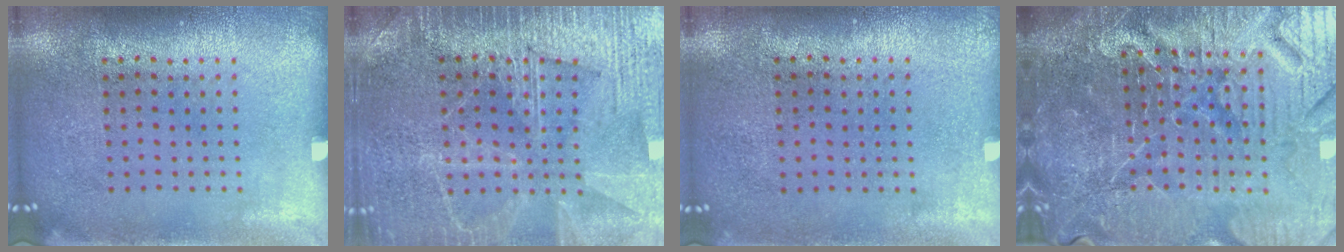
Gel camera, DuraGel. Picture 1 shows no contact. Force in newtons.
{"total": 3.9, "press": 3.9, "slide": 0.4}
{"total": 0.0}
{"total": 6.8, "press": 6.1, "slide": 3.0}